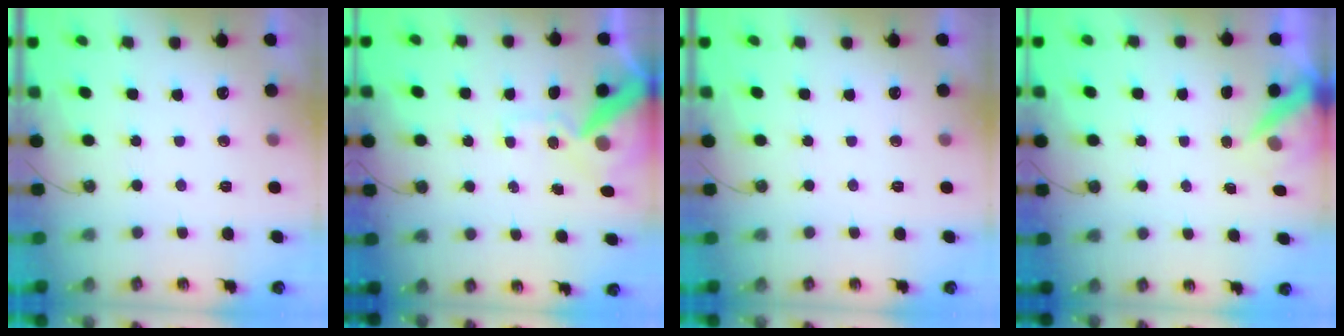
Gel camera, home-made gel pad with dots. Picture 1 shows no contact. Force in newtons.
{"total": 13.1, "press": 13.0, "slide": 1.8}
{"total": 0.0}
{"total": 6.4, "press": 6.4, "slide": 0.6}